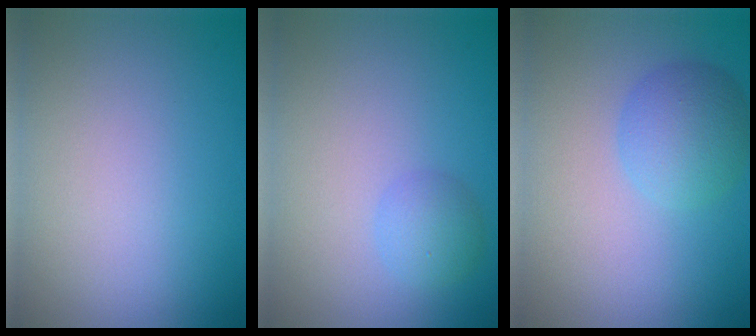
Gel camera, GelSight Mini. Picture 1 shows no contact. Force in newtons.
{"total": 1.8, "press": 1.8, "slide": 0.1}
{"total": 4.0, "press": 4.0, "slide": 0.1}